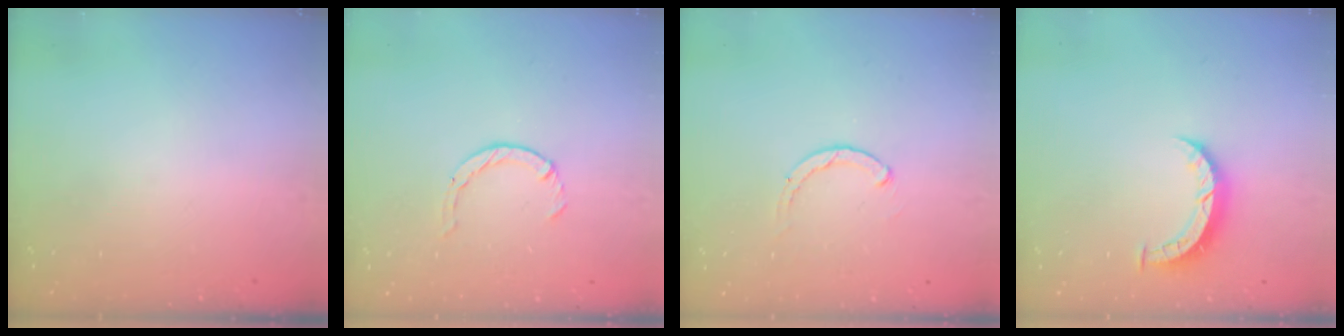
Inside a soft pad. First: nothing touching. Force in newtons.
{"total": 2.1, "press": 2.1, "slide": 0.3}
{"total": 1.1, "press": 1.0, "slide": 0.3}
{"total": 5.1, "press": 5.1, "slide": 0.5}